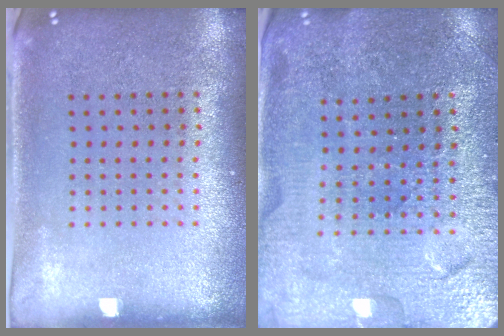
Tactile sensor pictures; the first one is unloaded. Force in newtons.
{"total": 3.2, "press": 3.2, "slide": 0.1}